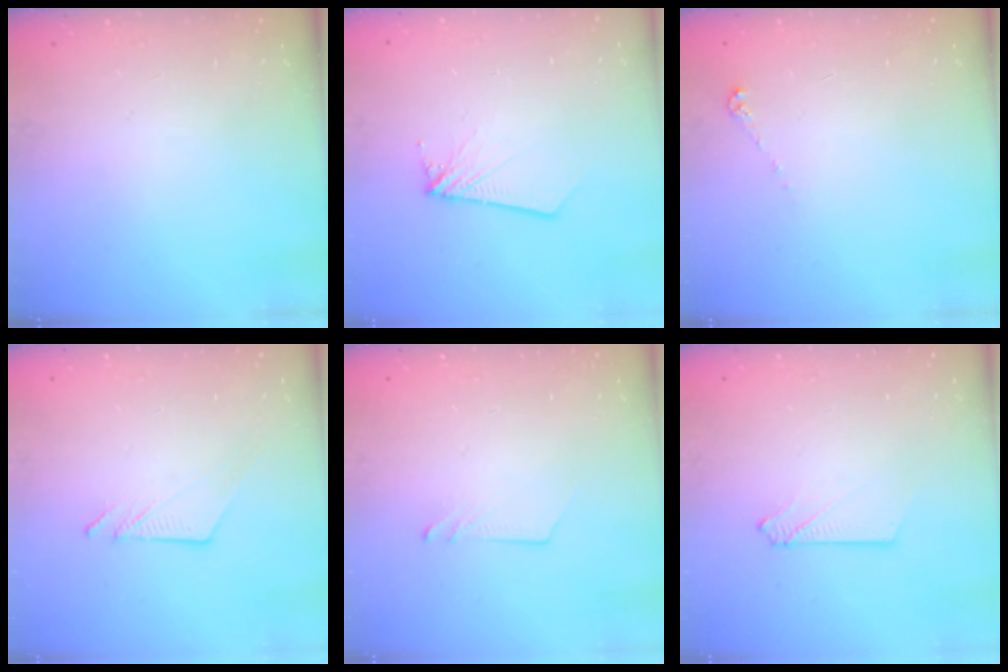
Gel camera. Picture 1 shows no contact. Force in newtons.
{"total": 2.8, "press": 2.8, "slide": 0.3}
{"total": 4.3, "press": 4.2, "slide": 0.6}
{"total": 7.0, "press": 7.0, "slide": 0.1}
{"total": 1.2, "press": 1.2, "slide": 0.1}
{"total": 2.6, "press": 2.6, "slide": 0.3}